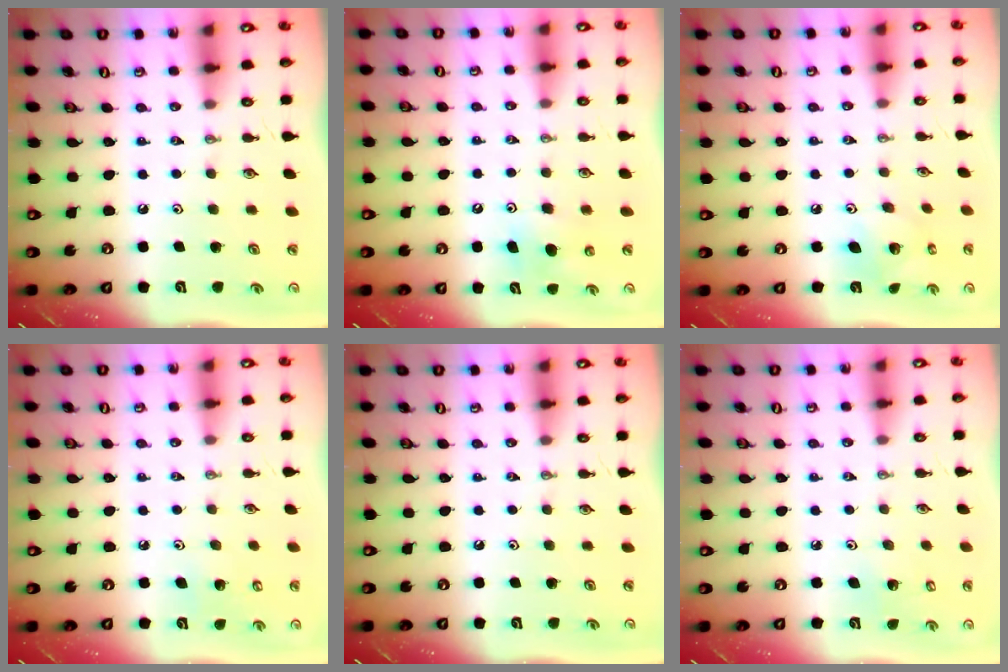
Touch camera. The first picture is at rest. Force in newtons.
{"total": 6.4, "press": 6.1, "slide": 2.0}
{"total": 7.4, "press": 7.4, "slide": 0.1}
{"total": 4.7, "press": 4.6, "slide": 1.3}
{"total": 0.0}
{"total": 3.7, "press": 3.7, "slide": 0.2}